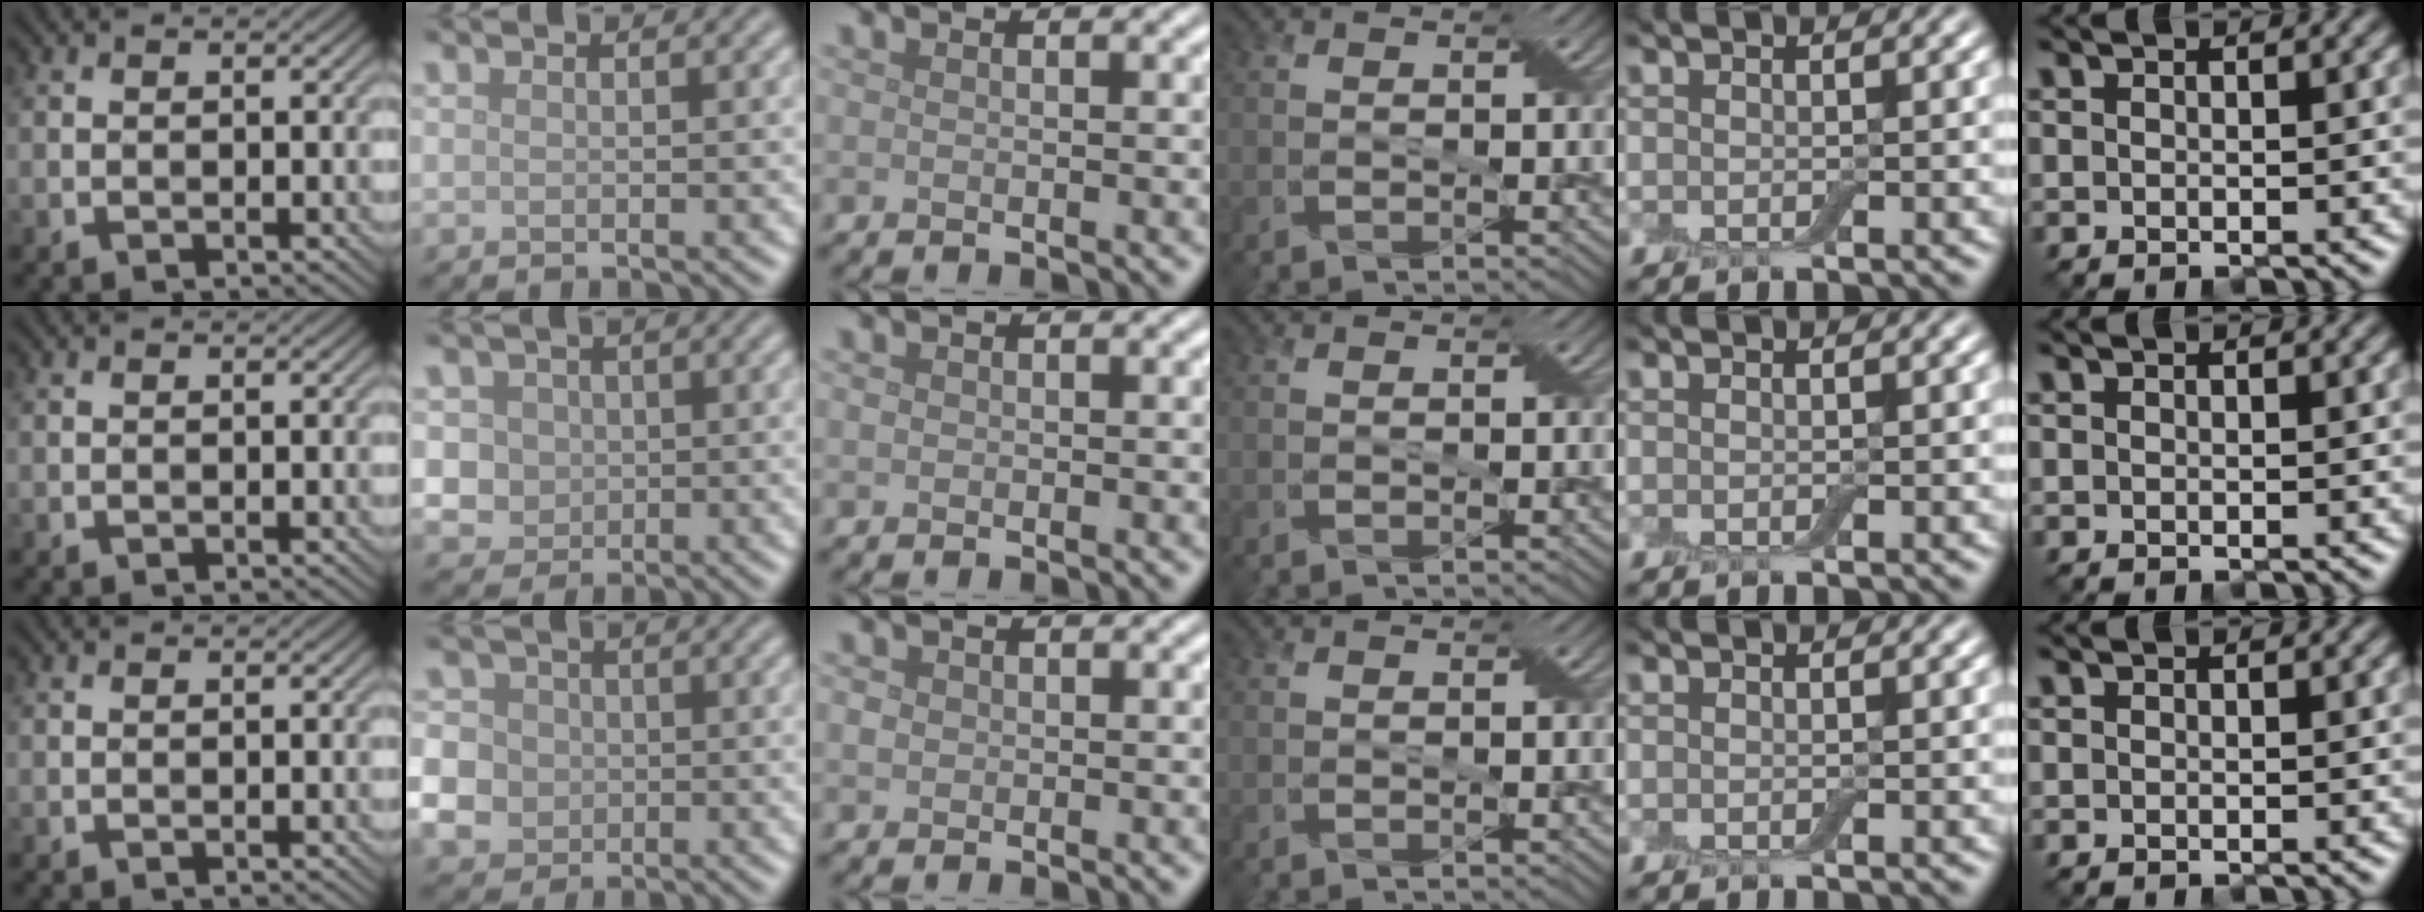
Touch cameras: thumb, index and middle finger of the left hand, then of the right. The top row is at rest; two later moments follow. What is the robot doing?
{"motion": "press", "object": "electronic device side button"}